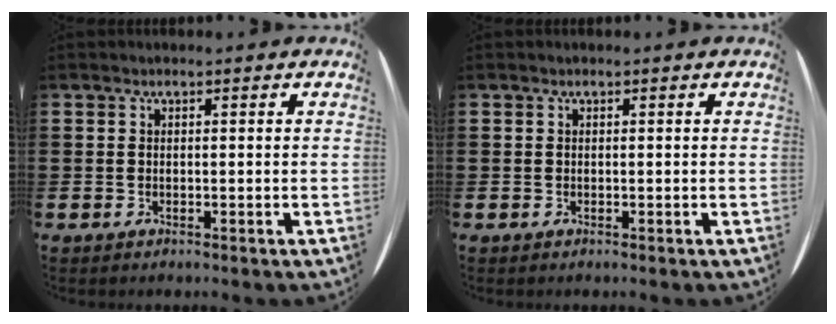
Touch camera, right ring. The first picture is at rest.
{"total": 0.0}